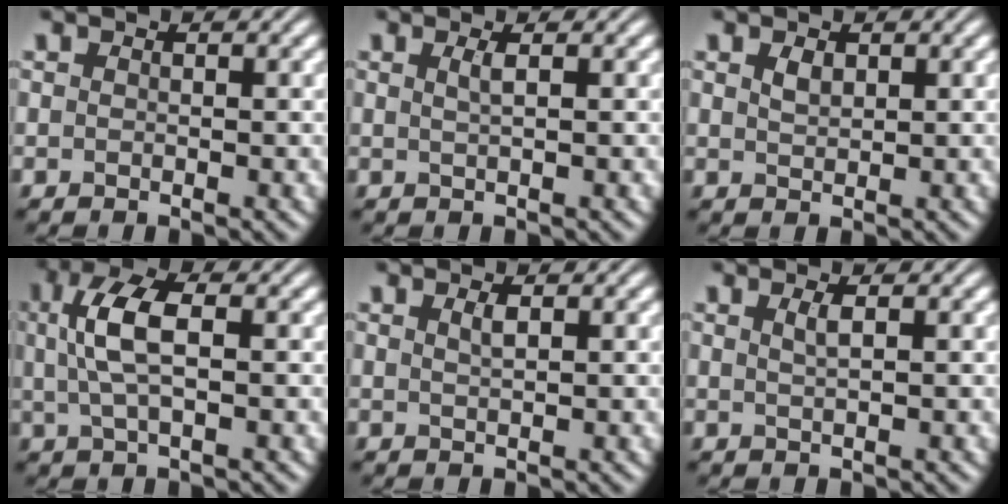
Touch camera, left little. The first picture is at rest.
{"total": 1.3, "force": [0.4, 0.5, 1.1], "torque": [-0.015, 0.002, 0.004]}
{"total": 1.2, "force": [0.7, 0.6, 0.7], "torque": [-0.016, 0.001, 0.016]}
{"total": 4.9, "force": [0.9, 1.9, 4.4], "torque": [-0.095, 0.010, 0.015]}
{"total": 1.0, "force": [0.5, 0.3, 0.8], "torque": [-0.012, 0.002, 0.008]}
{"total": 1.3, "force": [0.5, 0.4, 1.1], "torque": [-0.016, 0.003, 0.007]}